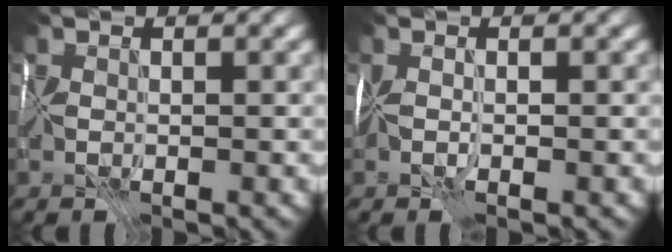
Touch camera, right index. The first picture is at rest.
{"total": 1.8, "force": [-0.8, 0.6, 1.6], "torque": [-0.028, -0.005, -0.018]}